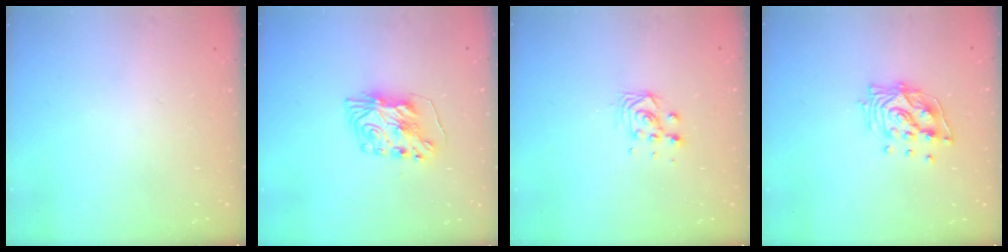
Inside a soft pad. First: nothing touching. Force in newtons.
{"total": 8.2, "press": 8.2, "slide": 0.6}
{"total": 7.3, "press": 7.3, "slide": 0.4}
{"total": 11.7, "press": 11.6, "slide": 1.4}